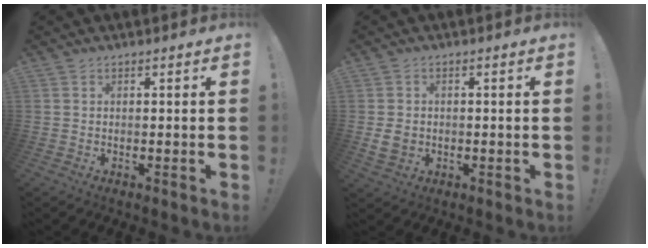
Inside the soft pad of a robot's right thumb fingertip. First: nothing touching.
{"total": 4.7, "force": [-0.2, 4.0, 2.5], "torque": [-0.048, 0.003, -0.002]}